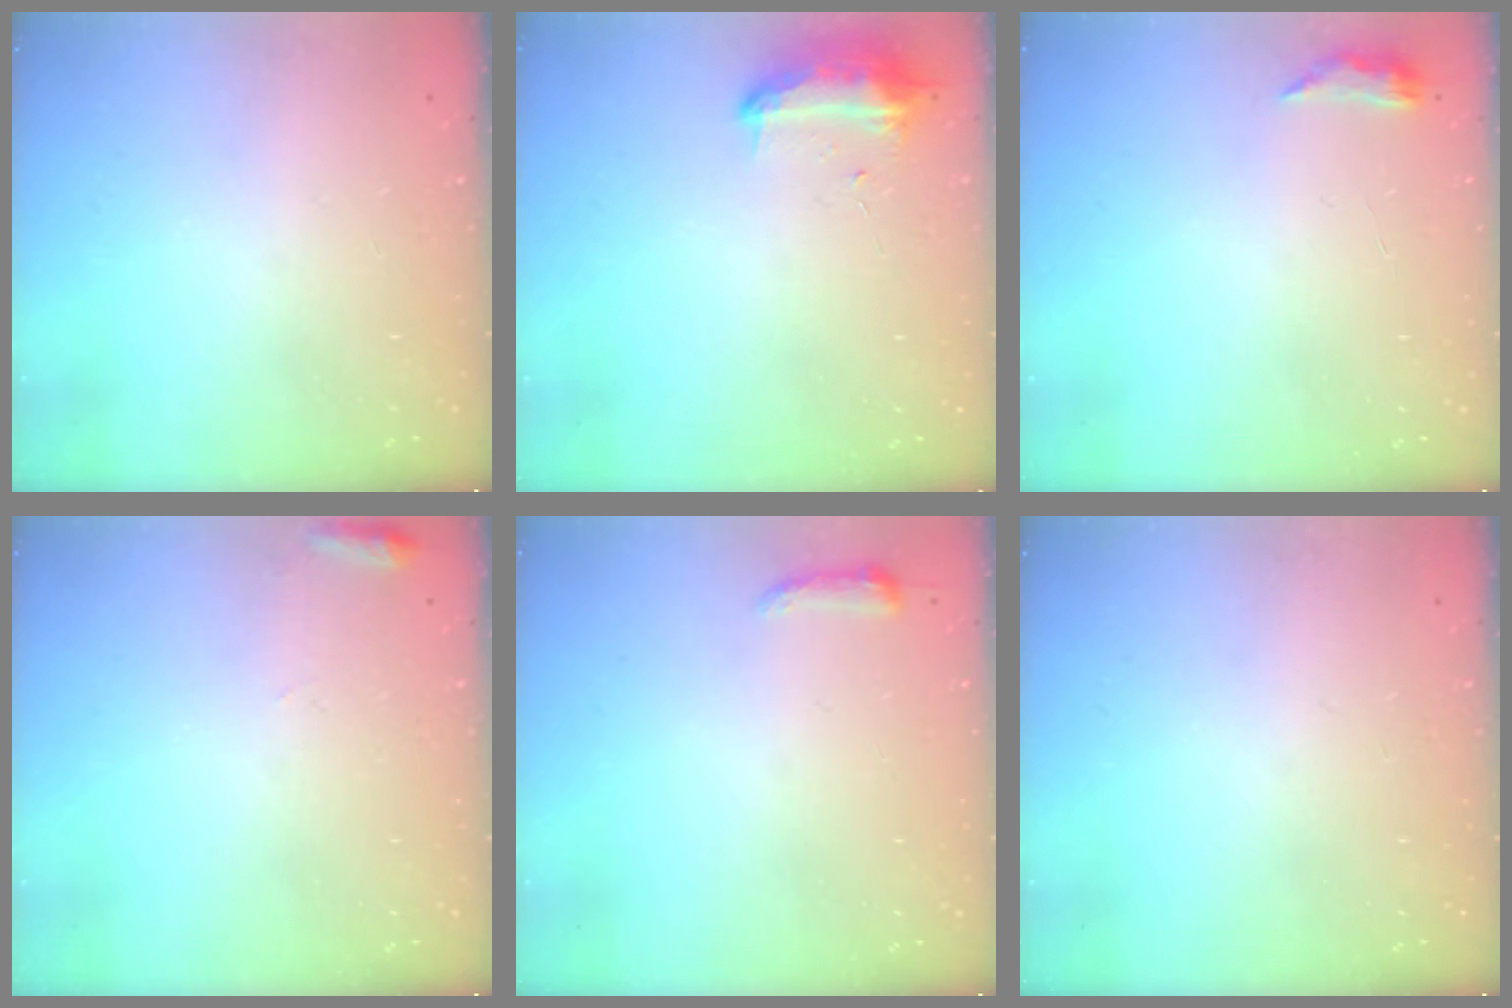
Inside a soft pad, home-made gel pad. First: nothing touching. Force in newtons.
{"total": 8.7, "press": 8.7, "slide": 0.3}
{"total": 4.6, "press": 4.5, "slide": 0.8}
{"total": 5.7, "press": 5.7, "slide": 1.0}
{"total": 3.3, "press": 3.2, "slide": 0.7}
{"total": 0.0}